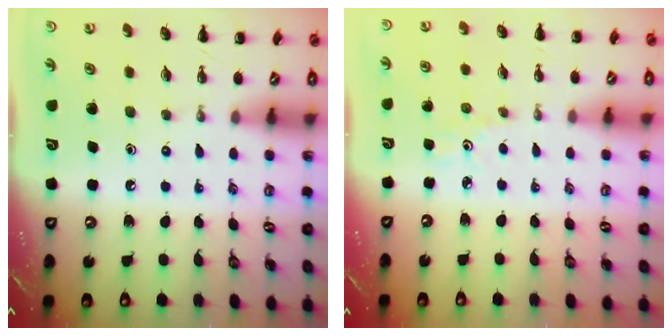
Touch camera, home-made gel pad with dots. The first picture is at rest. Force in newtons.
{"total": 2.0, "press": 1.9, "slide": 0.7}